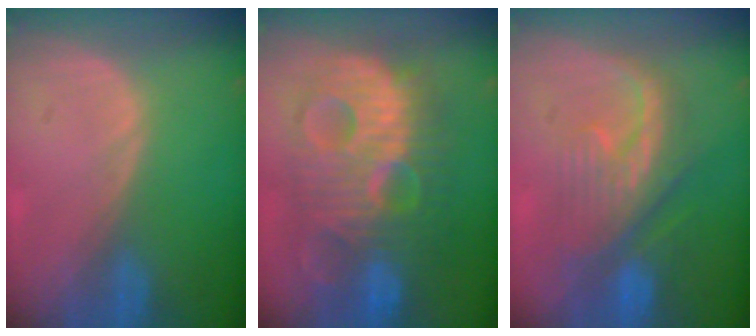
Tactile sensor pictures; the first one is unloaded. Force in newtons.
{"total": 13.7, "press": 13.6, "slide": 1.1}
{"total": 8.5, "press": 8.3, "slide": 1.5}